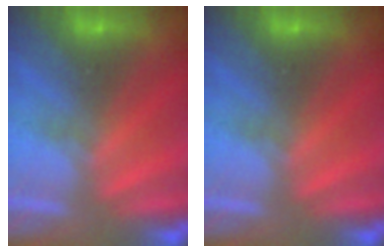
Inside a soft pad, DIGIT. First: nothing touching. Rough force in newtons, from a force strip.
{"total": 0.0}